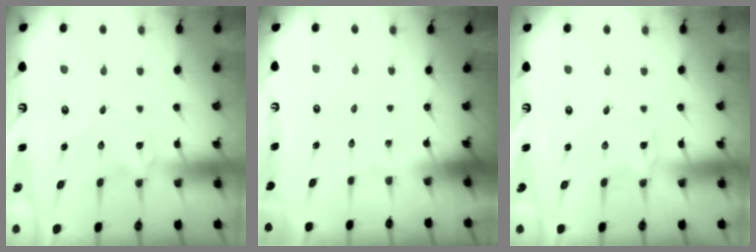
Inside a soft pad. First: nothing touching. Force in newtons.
{"total": 0.0}
{"total": 1.3, "press": 1.3, "slide": 0.2}